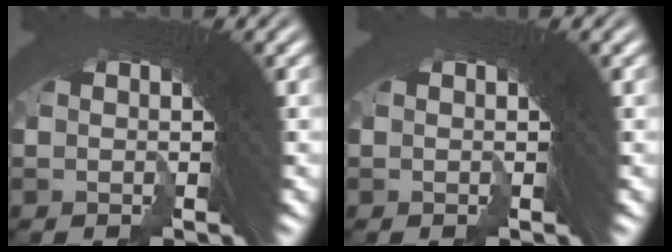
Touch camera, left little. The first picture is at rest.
{"total": 0.0}